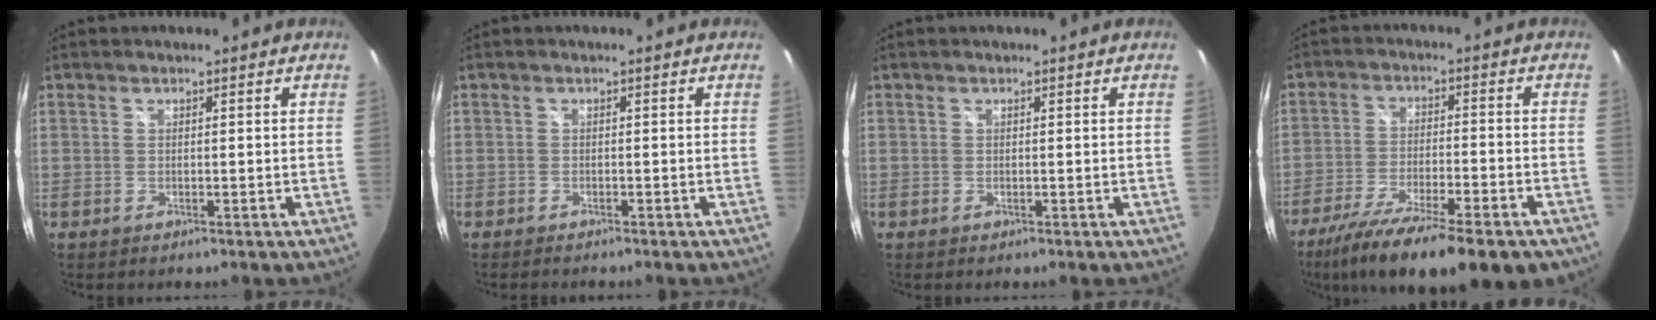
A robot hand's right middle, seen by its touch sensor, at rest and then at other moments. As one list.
[{"total": 1.6, "force": [-1.5, 0.3, 0.5], "torque": [-0.014, -0.012, -0.025]}, {"total": 0.0}, {"total": 20.4, "force": [-14.7, 5.1, 13.2], "torque": [-0.240, -0.050, -0.230]}]